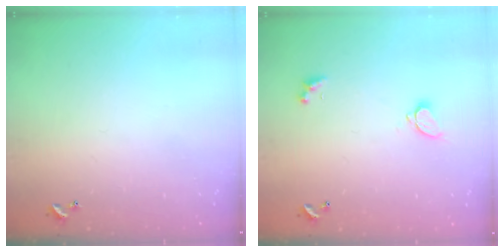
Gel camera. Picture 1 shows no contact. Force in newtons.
{"total": 1.6, "press": 1.6, "slide": 0.5}